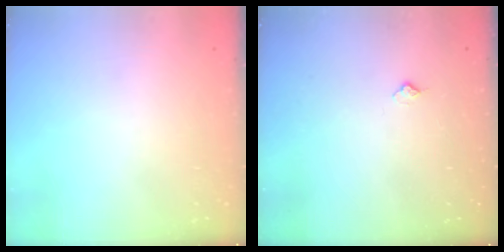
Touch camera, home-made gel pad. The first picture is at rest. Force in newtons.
{"total": 3.3, "press": 3.3, "slide": 0.2}